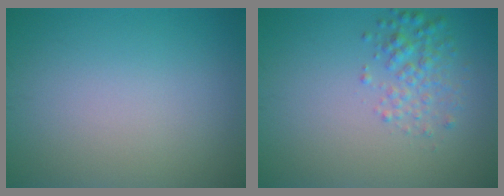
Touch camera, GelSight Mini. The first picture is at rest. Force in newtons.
{"total": 2.4, "press": 2.4, "slide": 0.1}